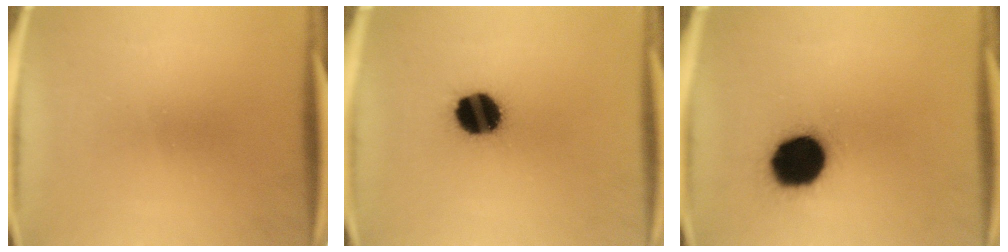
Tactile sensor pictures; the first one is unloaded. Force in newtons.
{"total": 13.3}
{"total": 16.8}